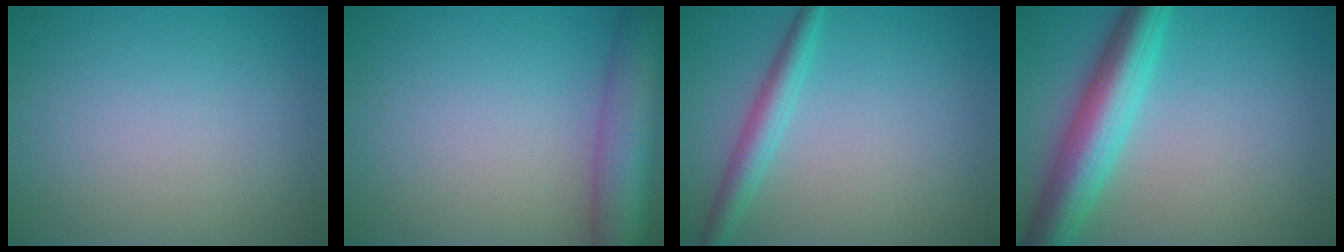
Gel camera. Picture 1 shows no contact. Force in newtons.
{"total": 8.5, "press": 8.5, "slide": 0.5}
{"total": 2.8, "press": 2.8, "slide": 0.1}
{"total": 7.1, "press": 7.0, "slide": 0.2}